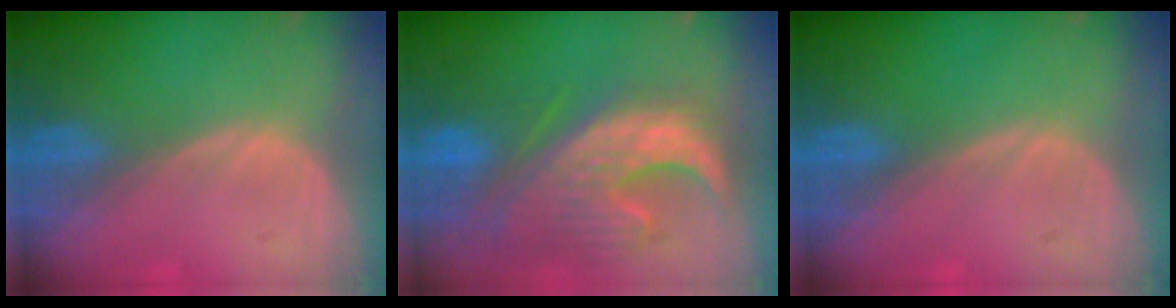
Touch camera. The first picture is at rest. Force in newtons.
{"total": 12.3, "press": 11.1, "slide": 5.3}
{"total": 0.0}